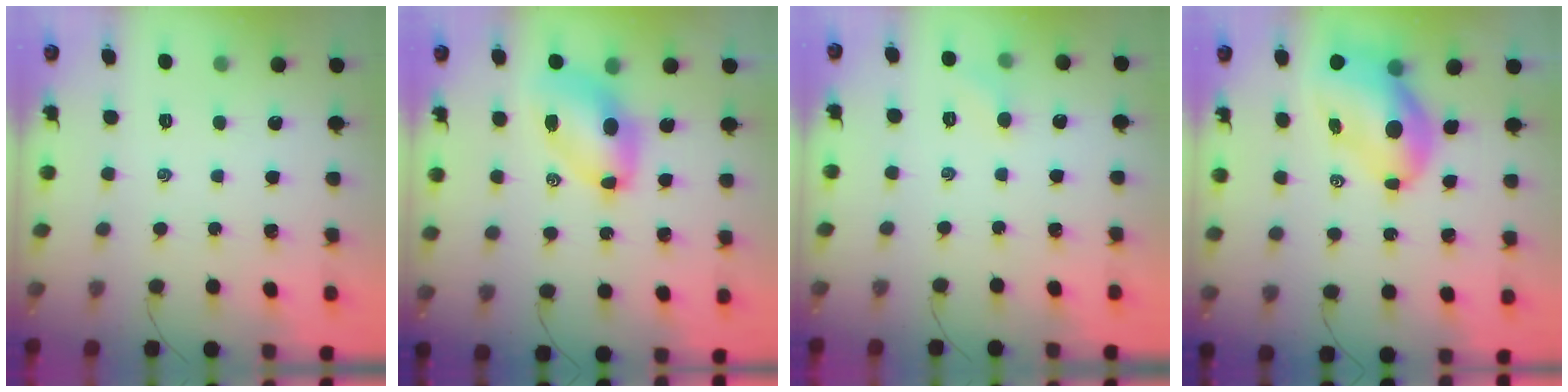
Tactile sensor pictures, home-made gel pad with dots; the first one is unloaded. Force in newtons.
{"total": 8.9, "press": 8.6, "slide": 2.2}
{"total": 4.4, "press": 4.1, "slide": 1.4}
{"total": 10.3, "press": 9.8, "slide": 2.9}